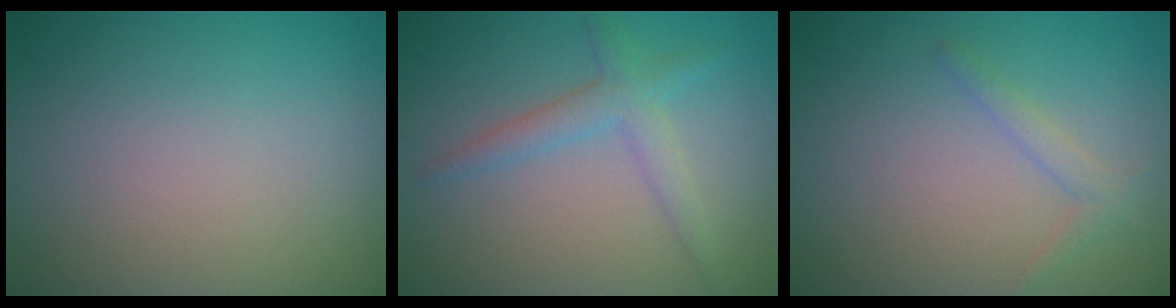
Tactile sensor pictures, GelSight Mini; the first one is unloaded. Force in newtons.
{"total": 2.5, "press": 2.5, "slide": 0.1}
{"total": 1.4, "press": 1.4, "slide": 0.1}